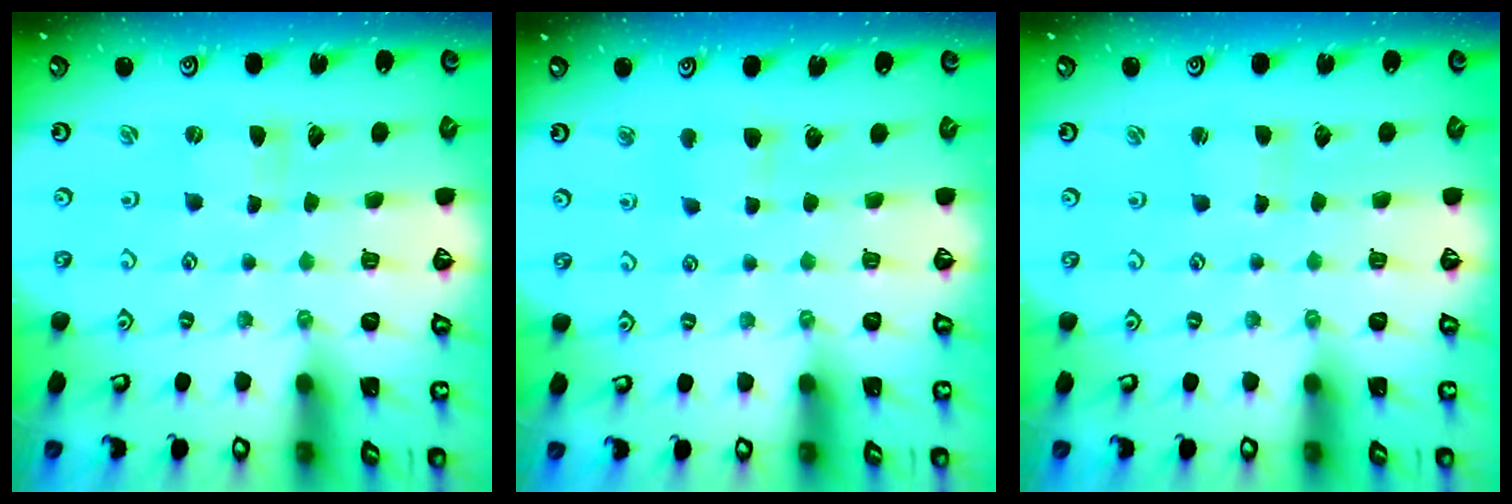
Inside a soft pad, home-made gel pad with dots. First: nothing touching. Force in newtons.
{"total": 5.4, "press": 5.2, "slide": 1.1}
{"total": 1.1, "press": 1.1, "slide": 0.1}